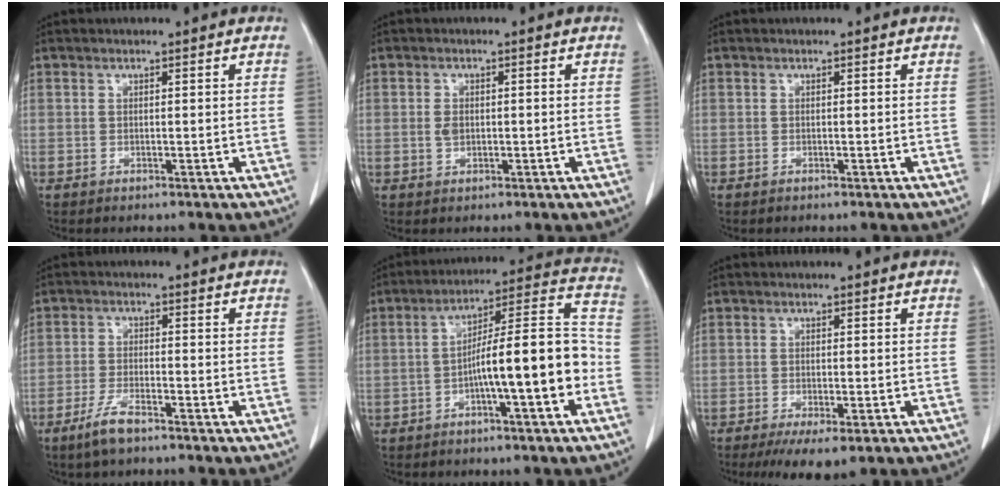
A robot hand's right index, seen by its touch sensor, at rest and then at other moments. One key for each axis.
{"total": 1.7, "fx": -0.1, "fy": 1.2, "fz": 1.3, "tx": -0.025, "ty": 0.003, "tz": 0.002}
{"total": 0.0}
{"total": 4.6, "fx": -3.4, "fy": 0.8, "fz": 3.0, "tx": -0.066, "ty": -0.005, "tz": -0.065}
{"total": 13.5, "fx": -3.8, "fy": 1.2, "fz": 12.9, "tx": -0.197, "ty": 0.030, "tz": -0.059}
{"total": 5.6, "fx": -3.5, "fy": 1.4, "fz": 4.2, "tx": -0.066, "ty": -0.016, "tz": -0.052}